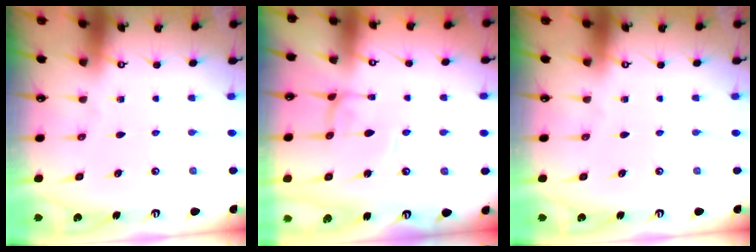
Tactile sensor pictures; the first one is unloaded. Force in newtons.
{"total": 2.0, "press": 2.0, "slide": 0.1}
{"total": 0.0}